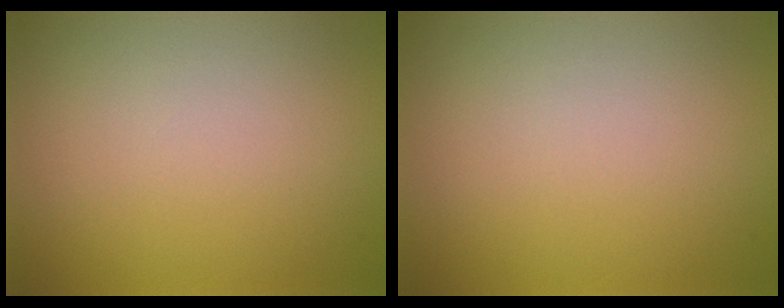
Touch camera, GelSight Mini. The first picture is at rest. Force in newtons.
{"total": 0.0}